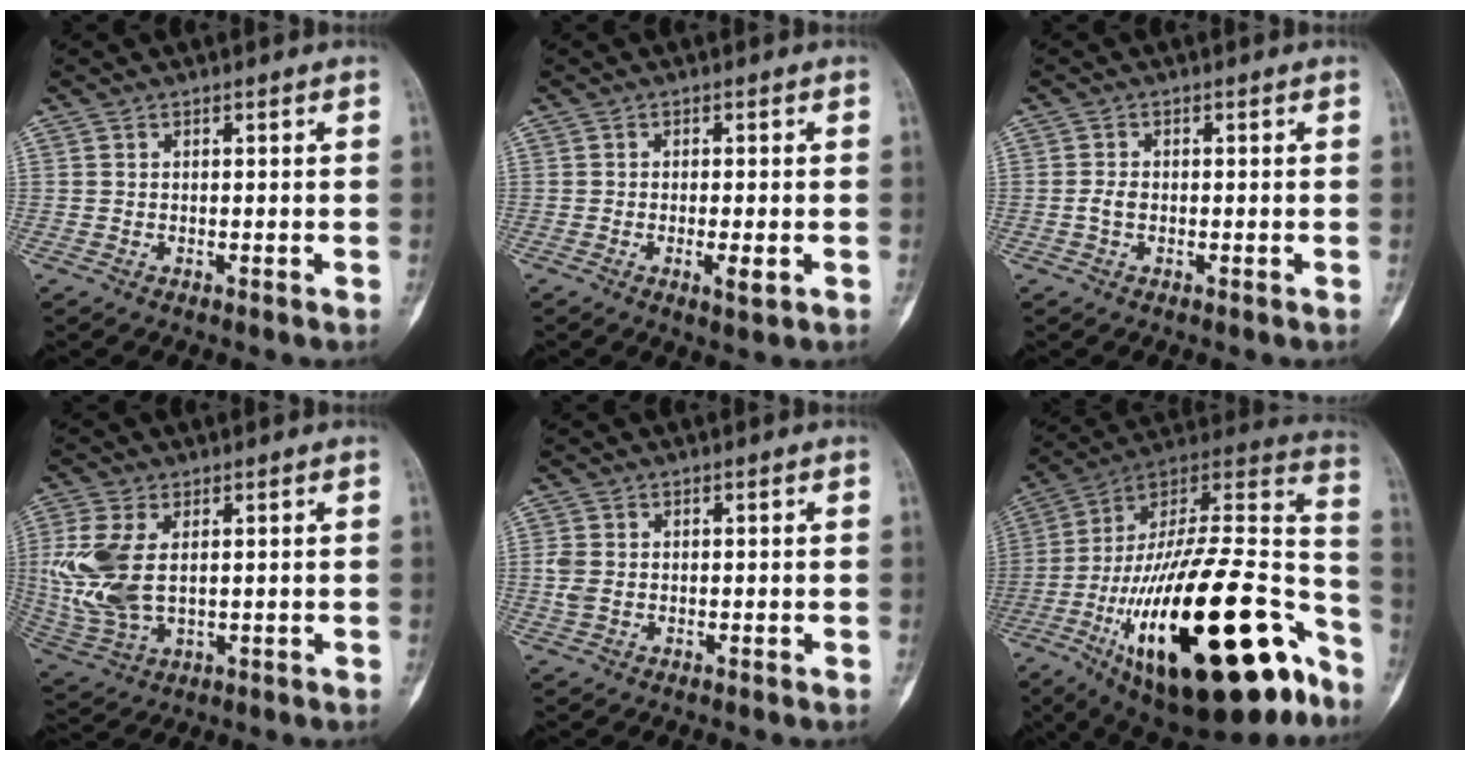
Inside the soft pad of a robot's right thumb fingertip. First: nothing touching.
{"total": 3.1, "force": [-0.9, 0.8, 2.8], "torque": [-0.047, -0.005, -0.014]}
{"total": 1.8, "force": [-0.4, 1.1, 1.3], "torque": [-0.030, 0.003, -0.009]}
{"total": 11.9, "force": [1.6, 6.8, 9.6], "torque": [-0.226, -0.002, 0.043]}
{"total": 2.8, "force": [-0.1, 1.9, 2.0], "torque": [-0.057, 0.003, 0.000]}
{"total": 41.0, "force": [-17.8, 15.3, 33.7], "torque": [-0.498, 0.064, -0.281]}